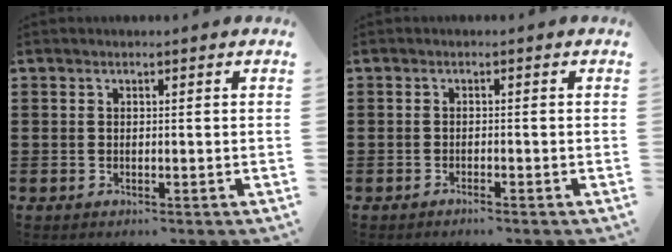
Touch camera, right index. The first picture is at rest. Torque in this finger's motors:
{"motor_torque": [0.30, 0.51, -0.16, 0.00]}